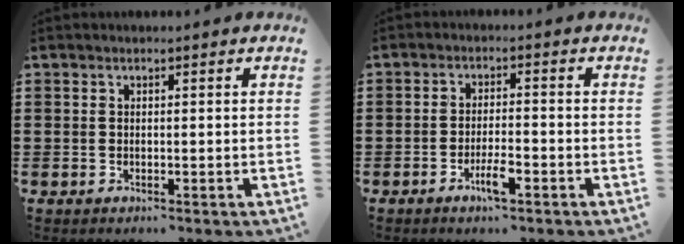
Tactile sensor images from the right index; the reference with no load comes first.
{"total": 4.1, "force": [-2.2, 0.9, 3.4], "torque": [-0.069, -0.001, -0.043]}